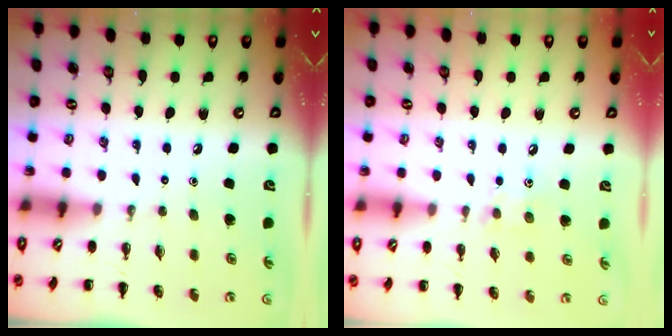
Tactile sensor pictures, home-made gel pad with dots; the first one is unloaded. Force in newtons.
{"total": 6.4, "press": 6.2, "slide": 1.6}